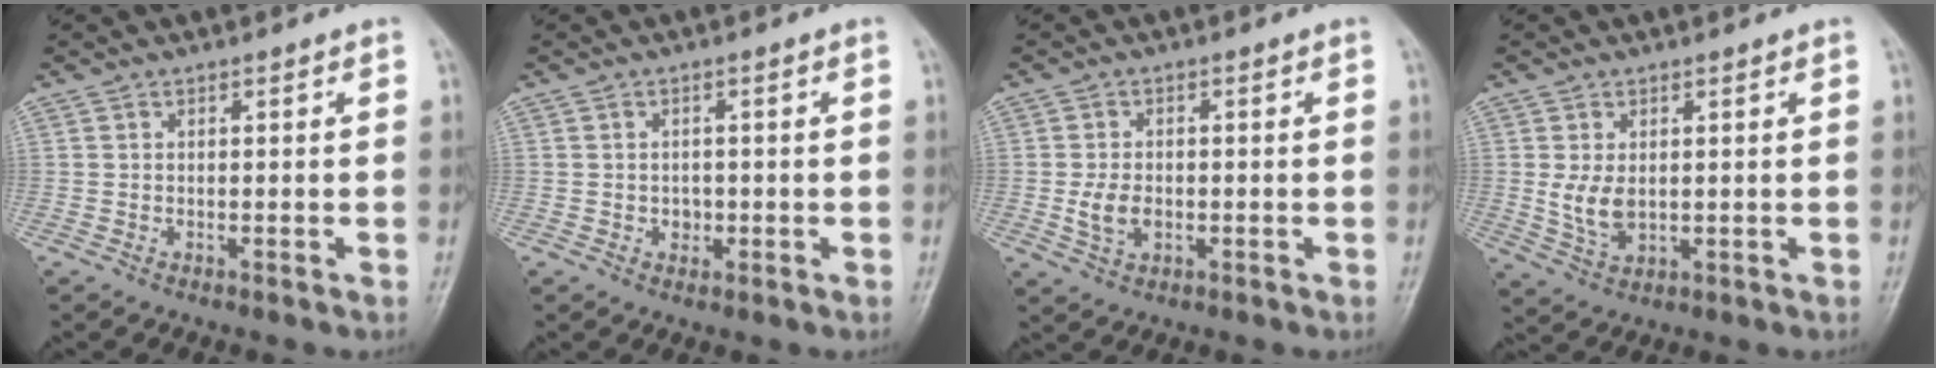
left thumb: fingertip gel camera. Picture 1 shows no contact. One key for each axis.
{"total": 1.7, "fx": -0.2, "fy": 1.5, "fz": 0.8, "tx": -0.003, "ty": 0.003, "tz": 0.000}
{"total": 4.3, "fx": -0.5, "fy": 3.0, "fz": 3.1, "tx": -0.057, "ty": -0.001, "tz": -0.005}
{"total": 5.1, "fx": 0.7, "fy": 3.2, "fz": 3.9, "tx": -0.069, "ty": -0.012, "tz": 0.024}